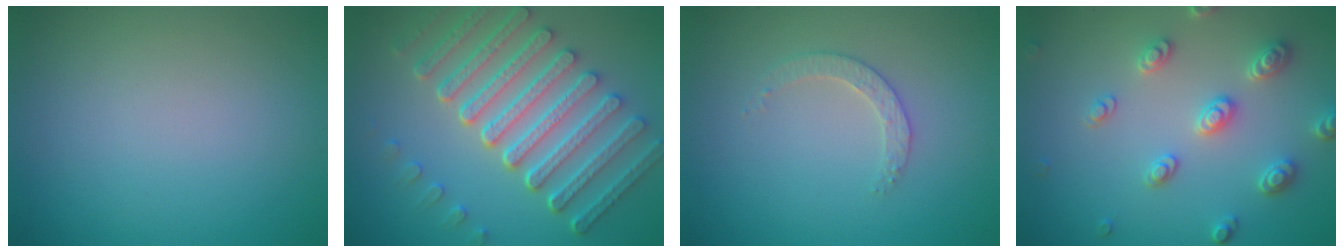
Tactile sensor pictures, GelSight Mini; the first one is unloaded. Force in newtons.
{"total": 8.1, "press": 6.1, "slide": 5.3}
{"total": 1.9, "press": 1.8, "slide": 0.6}
{"total": 3.7, "press": 3.3, "slide": 1.6}